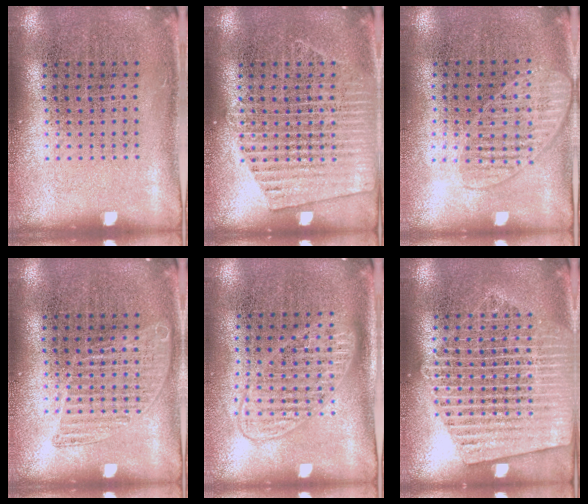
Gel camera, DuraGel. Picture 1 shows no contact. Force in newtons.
{"total": 2.3, "press": 2.3, "slide": 0.4}
{"total": 1.3, "press": 1.2, "slide": 0.6}
{"total": 1.4, "press": 1.4, "slide": 0.1}
{"total": 1.5, "press": 1.3, "slide": 0.7}
{"total": 2.0, "press": 2.0, "slide": 0.2}